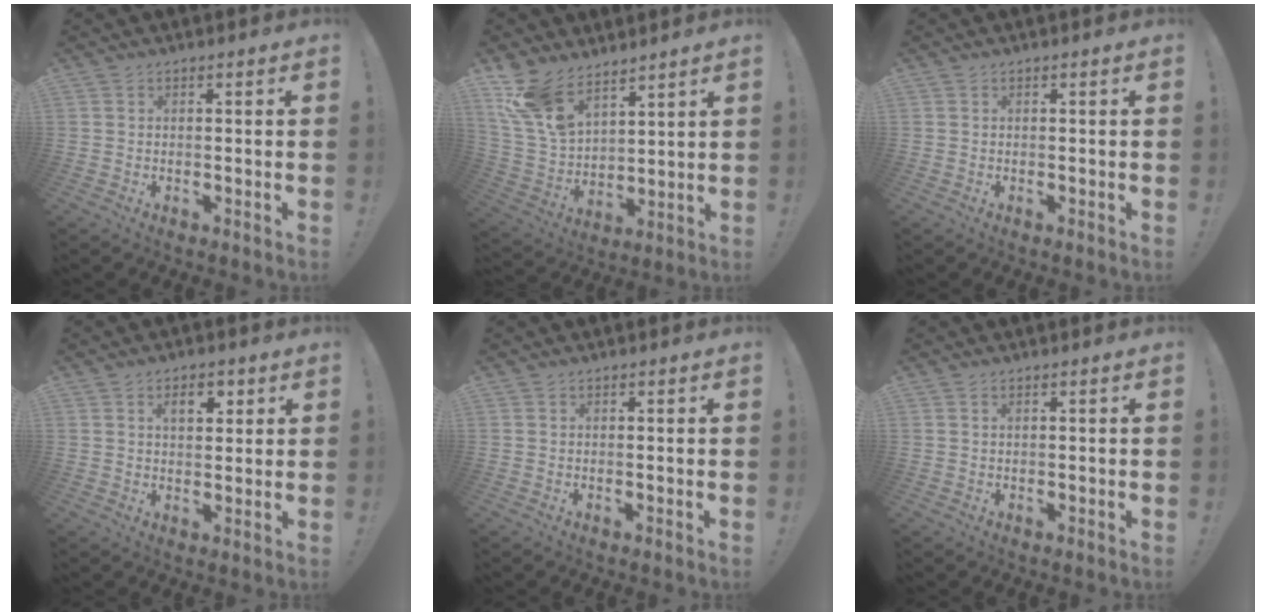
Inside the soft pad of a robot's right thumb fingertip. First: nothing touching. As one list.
[{"total": 13.5, "force": [10.1, 6.8, 5.8], "torque": [-0.132, -0.065, 0.198]}, {"total": 0.0}, {"total": 5.8, "force": [2.5, 3.3, 4.0], "torque": [-0.048, -0.003, 0.038]}, {"total": 0.0}, {"total": 0.5, "force": [0.3, 0.1, 0.4], "torque": [-0.003, -0.002, 0.006]}]